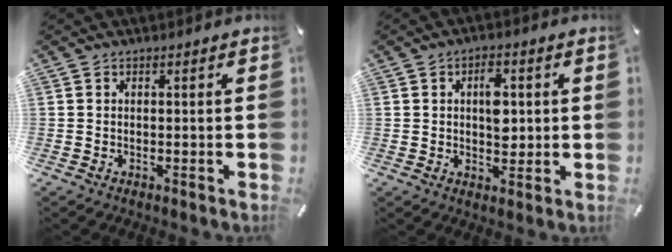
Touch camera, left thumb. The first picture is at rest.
{"total": 6.5, "force": [0.9, 4.1, 4.9], "torque": [-0.057, -0.005, 0.009]}